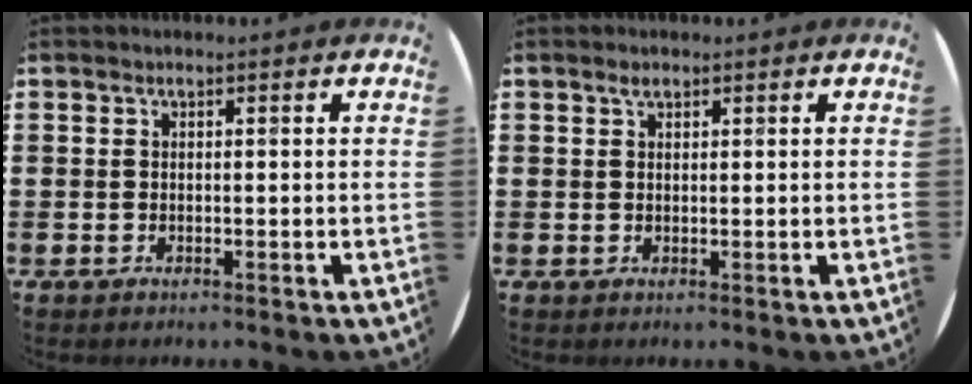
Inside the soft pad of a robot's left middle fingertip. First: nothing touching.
{"total": 0.9, "force": [0.6, 0.4, 0.4], "torque": [-0.001, 0.000, 0.010]}